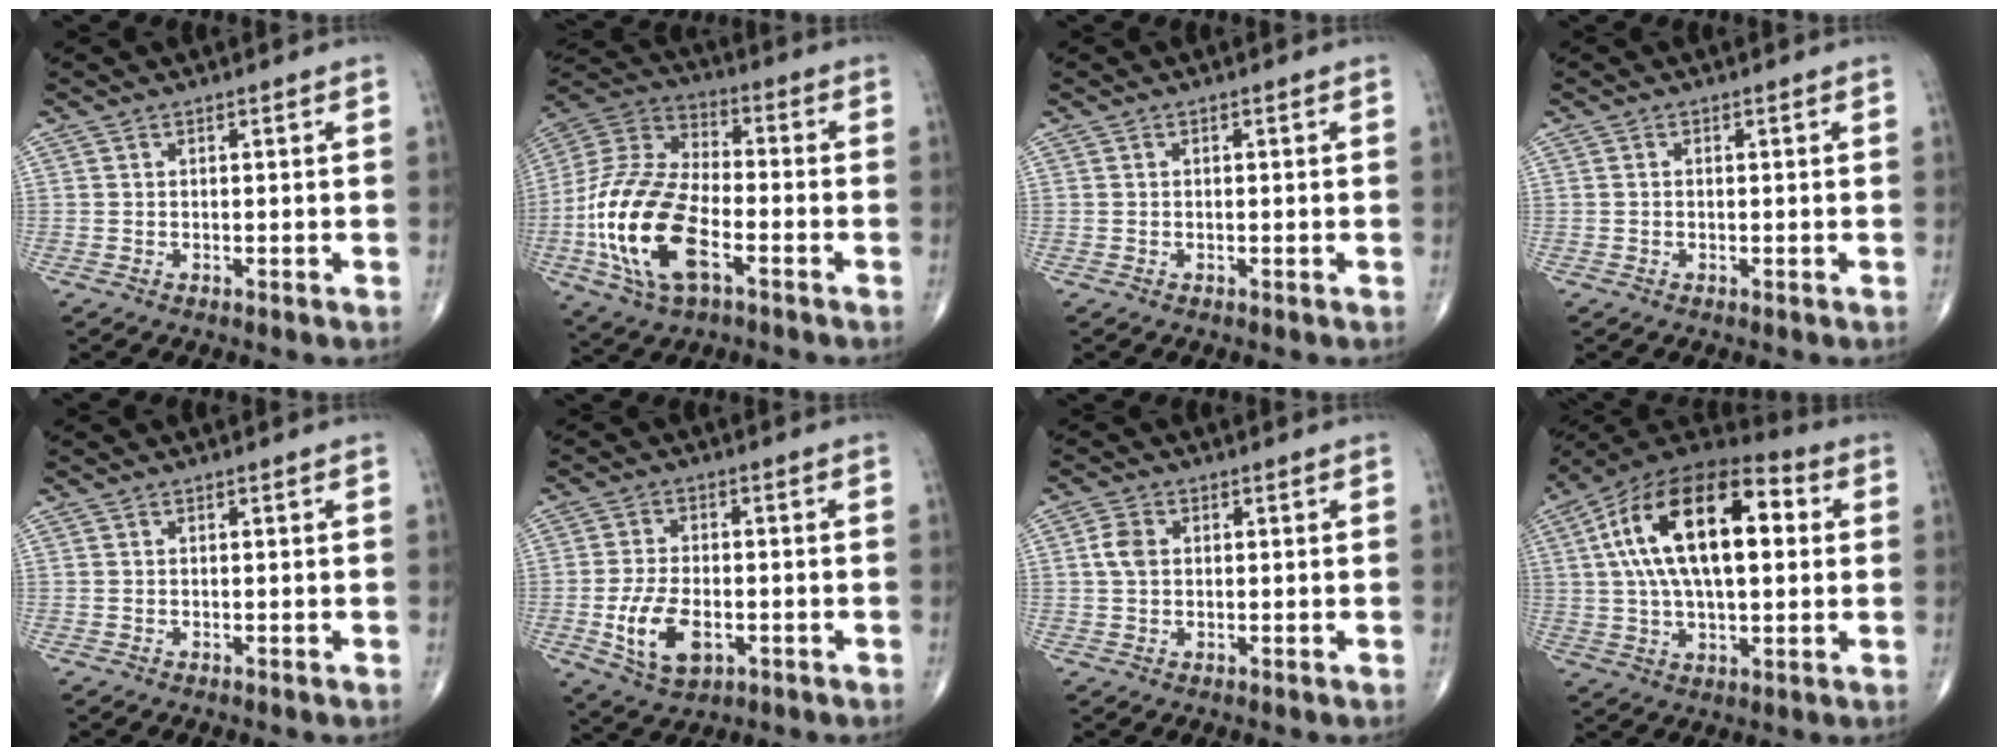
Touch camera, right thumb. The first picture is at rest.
{"total": 20.8, "force": [-6.4, 10.5, 16.8], "torque": [-0.349, 0.021, -0.120]}
{"total": 0.0}
{"total": 0.0}
{"total": 0.0}
{"total": 9.7, "force": [-2.7, 5.5, 7.5], "torque": [-0.139, 0.002, -0.040]}
{"total": 3.4, "force": [0.5, 2.5, 2.3], "torque": [-0.047, 0.004, 0.006]}
{"total": 23.4, "force": [4.6, 11.3, 20.0], "torque": [-0.347, 0.024, 0.064]}